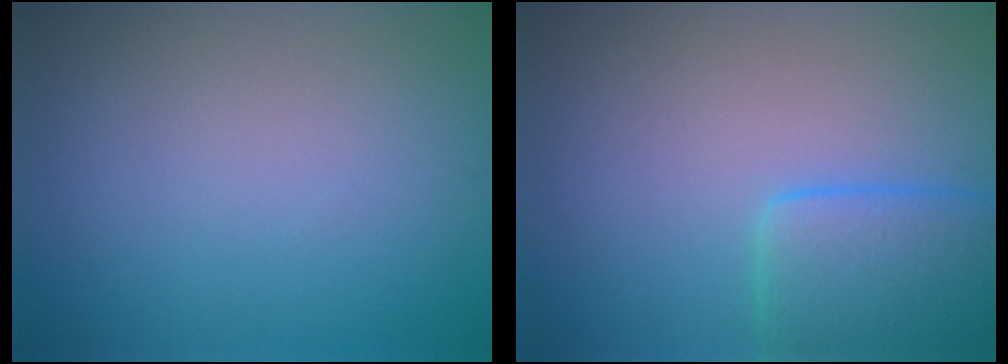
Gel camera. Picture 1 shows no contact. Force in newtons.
{"total": 4.7, "press": 4.7, "slide": 0.3}